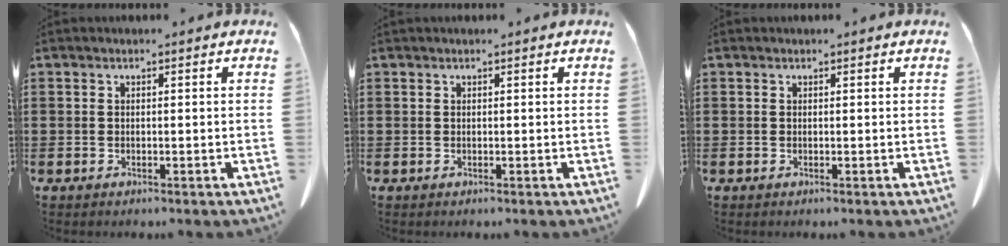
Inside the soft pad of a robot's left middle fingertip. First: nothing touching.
{"total": 0.0}
{"total": 0.0}